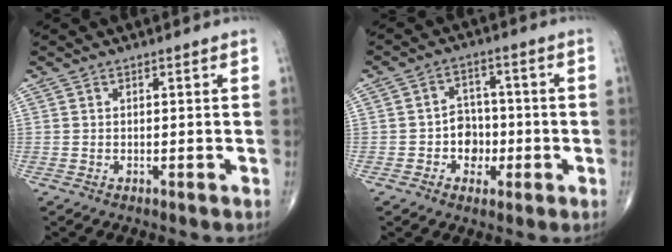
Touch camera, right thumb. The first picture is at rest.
{"total": 6.0, "force": [-1.6, 5.1, 2.8], "torque": [-0.003, 0.018, -0.033]}